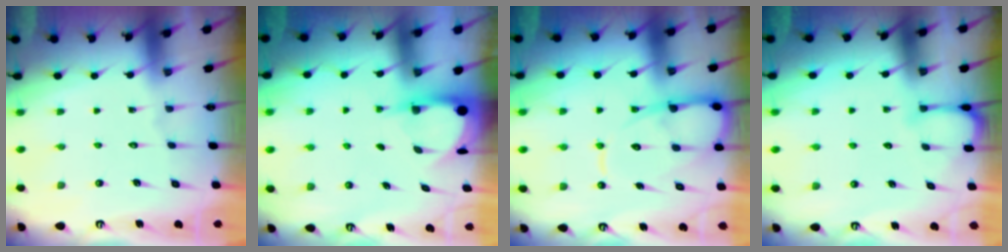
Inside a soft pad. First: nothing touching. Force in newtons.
{"total": 3.9, "press": 3.9, "slide": 0.3}
{"total": 11.8, "press": 11.7, "slide": 1.3}
{"total": 2.8, "press": 2.8, "slide": 0.1}